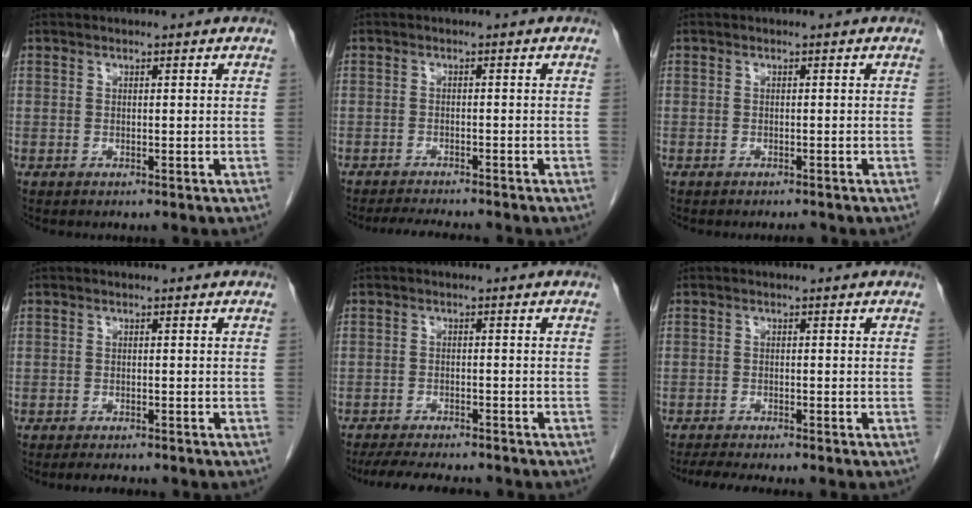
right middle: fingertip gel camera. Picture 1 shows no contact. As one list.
[{"total": 6.3, "force": [-5.8, 0.5, 2.4], "torque": [-0.037, -0.014, -0.086]}, {"total": 1.0, "force": [-0.9, 0.2, 0.3], "torque": [-0.007, -0.002, -0.012]}, {"total": 3.9, "force": [-3.4, 0.8, 1.6], "torque": [-0.021, -0.005, -0.042]}, {"total": 10.6, "force": [-9.5, 2.0, 4.2], "torque": [-0.068, -0.010, -0.133]}, {"total": 6.7, "force": [-5.9, 0.6, 3.1], "torque": [-0.047, -0.013, -0.088]}]